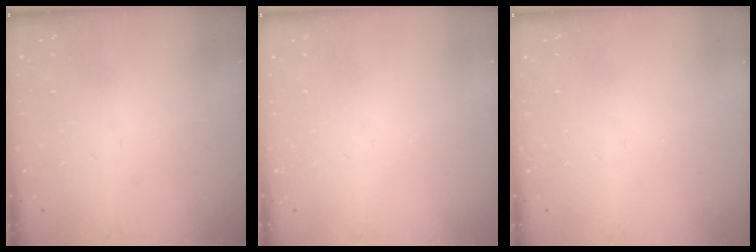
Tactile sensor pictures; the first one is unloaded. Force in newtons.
{"total": 0.0}
{"total": 0.0}